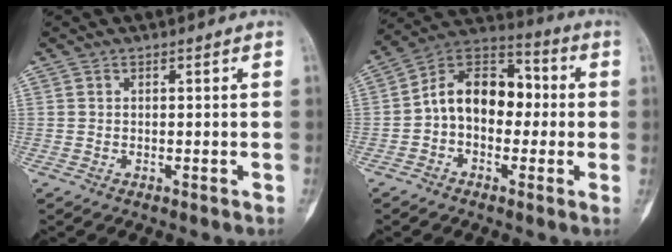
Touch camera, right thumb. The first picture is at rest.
{"total": 13.6, "force": [-0.3, 9.2, 10.0], "torque": [-0.129, 0.044, -0.021]}